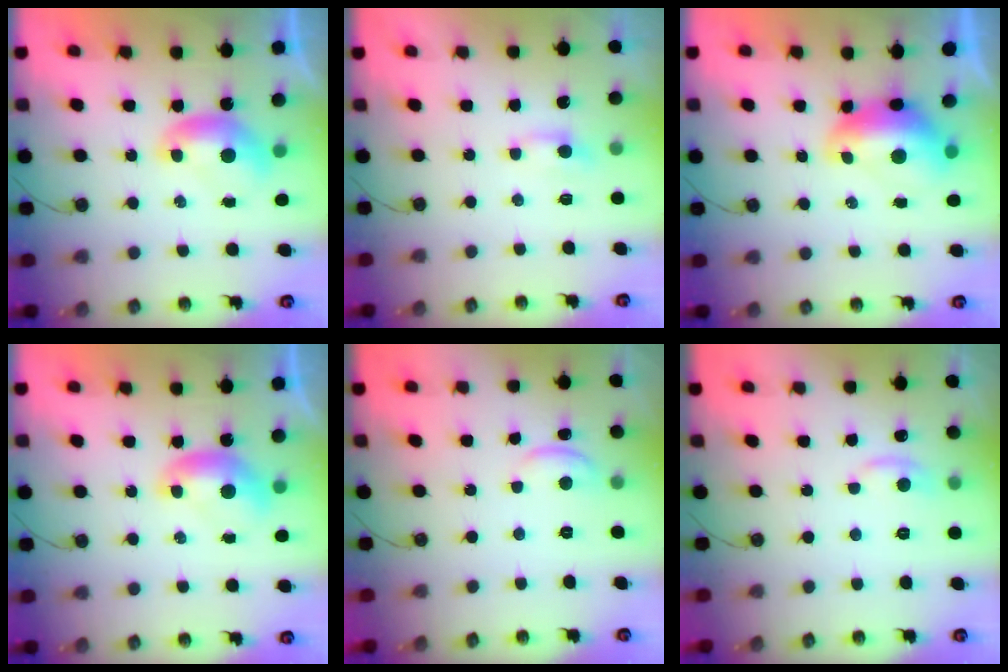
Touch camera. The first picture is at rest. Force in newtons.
{"total": 0.8, "press": 0.6, "slide": 0.5}
{"total": 2.7, "press": 2.6, "slide": 0.7}
{"total": 0.0}
{"total": 1.0, "press": 0.9, "slide": 0.5}
{"total": 0.7, "press": 0.1, "slide": 0.7}